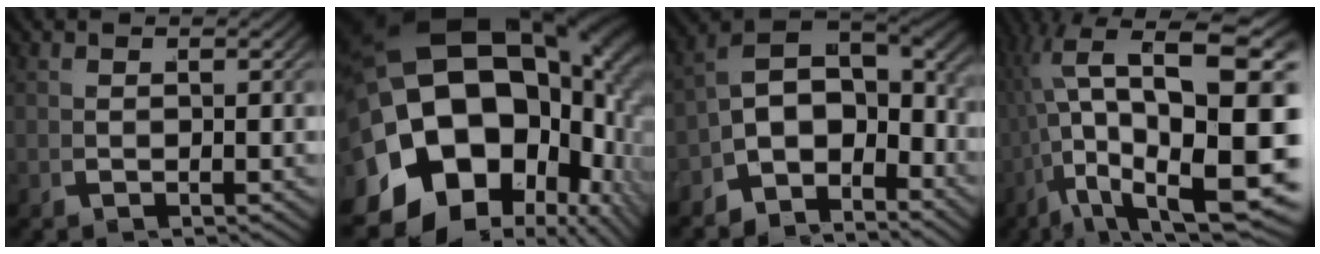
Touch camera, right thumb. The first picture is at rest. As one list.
[{"total": 27.0, "force": [0.2, 18.6, 19.5], "torque": [-0.344, -0.026, -0.004]}, {"total": 9.3, "force": [-0.9, 6.3, 6.7], "torque": [-0.126, -0.022, -0.011]}, {"total": 17.8, "force": [0.0, 9.9, 14.8], "torque": [-0.256, -0.077, 0.038]}]